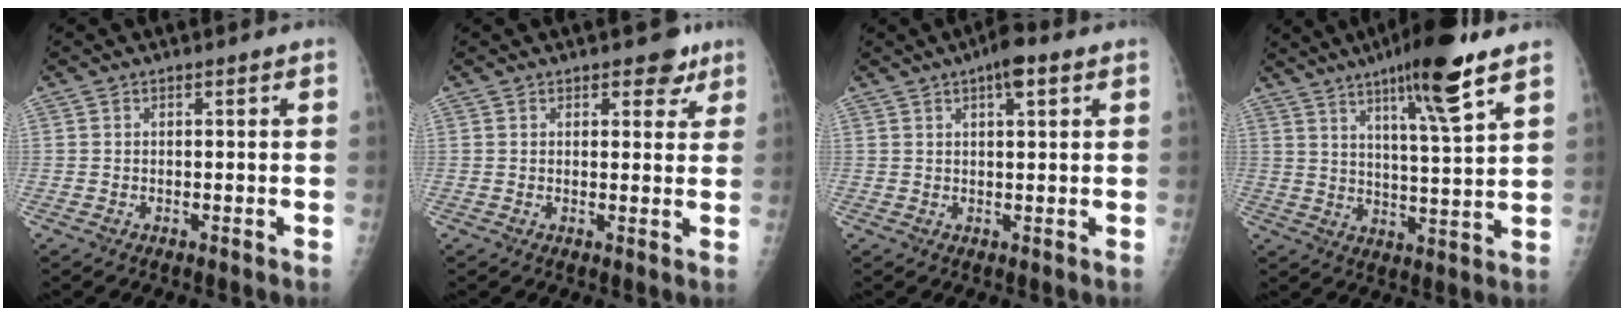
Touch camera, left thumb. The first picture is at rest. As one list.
[{"total": 4.1, "force": [2.7, 2.3, 2.1], "torque": [0.002, -0.011, 0.030]}, {"total": 4.7, "force": [2.5, 1.4, 3.8], "torque": [-0.051, -0.001, 0.032]}, {"total": 14.2, "force": [8.7, 1.3, 11.2], "torque": [-0.179, -0.045, 0.139]}]